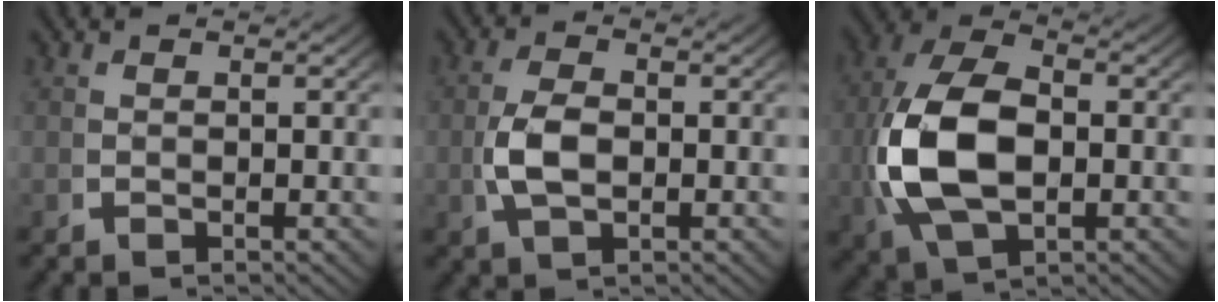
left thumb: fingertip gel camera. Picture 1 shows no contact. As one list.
[{"total": 4.1, "force": [-0.2, 2.5, 3.2], "torque": [-0.084, -0.011, 0.002]}, {"total": 12.5, "force": [-0.6, 8.2, 9.4], "torque": [-0.242, -0.036, 0.008]}]